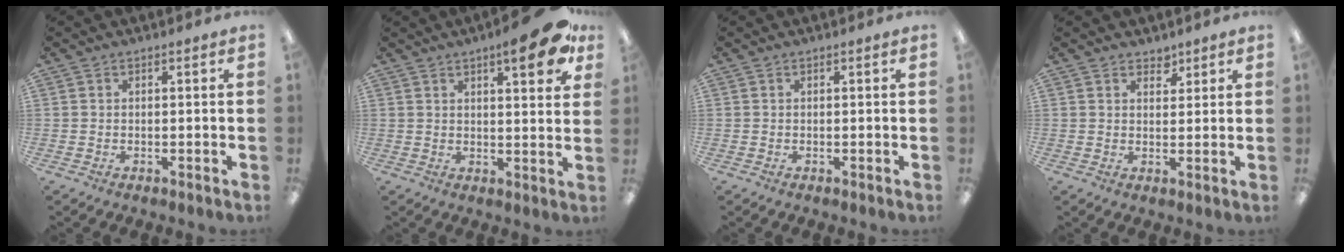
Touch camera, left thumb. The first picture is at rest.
{"total": 10.7, "force": [6.3, 2.9, 8.1], "torque": [-0.094, -0.033, 0.096]}
{"total": 0.0}
{"total": 2.8, "force": [2.3, 1.6, 0.3], "torque": [0.005, -0.012, 0.040]}